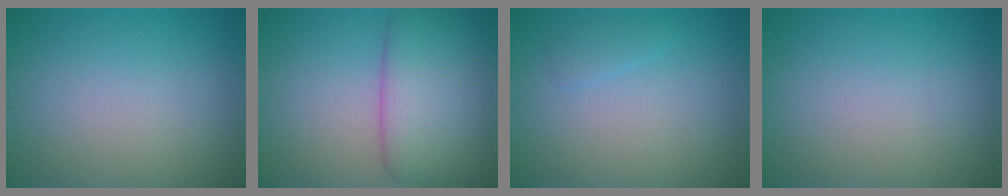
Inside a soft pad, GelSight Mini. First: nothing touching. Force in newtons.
{"total": 7.5, "press": 7.5, "slide": 0.7}
{"total": 1.0, "press": 1.0, "slide": 0.1}
{"total": 0.0}